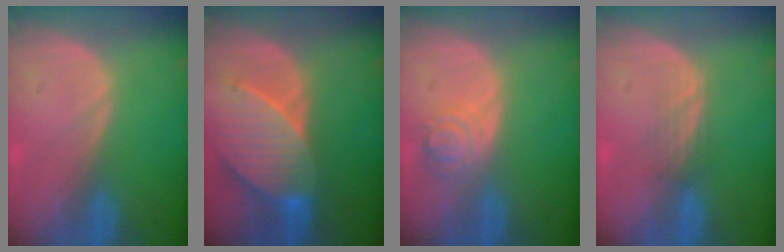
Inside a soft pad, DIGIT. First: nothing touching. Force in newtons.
{"total": 9.5, "press": 8.6, "slide": 3.8}
{"total": 4.1, "press": 4.1, "slide": 0.1}
{"total": 2.3, "press": 2.2, "slide": 0.5}